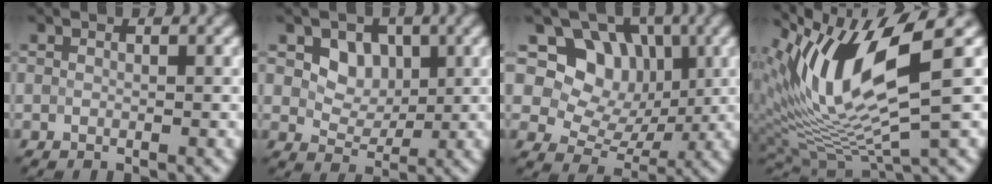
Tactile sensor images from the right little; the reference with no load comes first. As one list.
[{"total": 3.3, "force": [1.1, 2.6, 1.8], "torque": [-0.031, 0.000, 0.010]}, {"total": 8.0, "force": [3.0, 6.2, 4.0], "torque": [-0.064, 0.005, 0.034]}, {"total": 10.8, "force": [4.6, 2.7, 9.4], "torque": [-0.192, 0.001, 0.092]}]